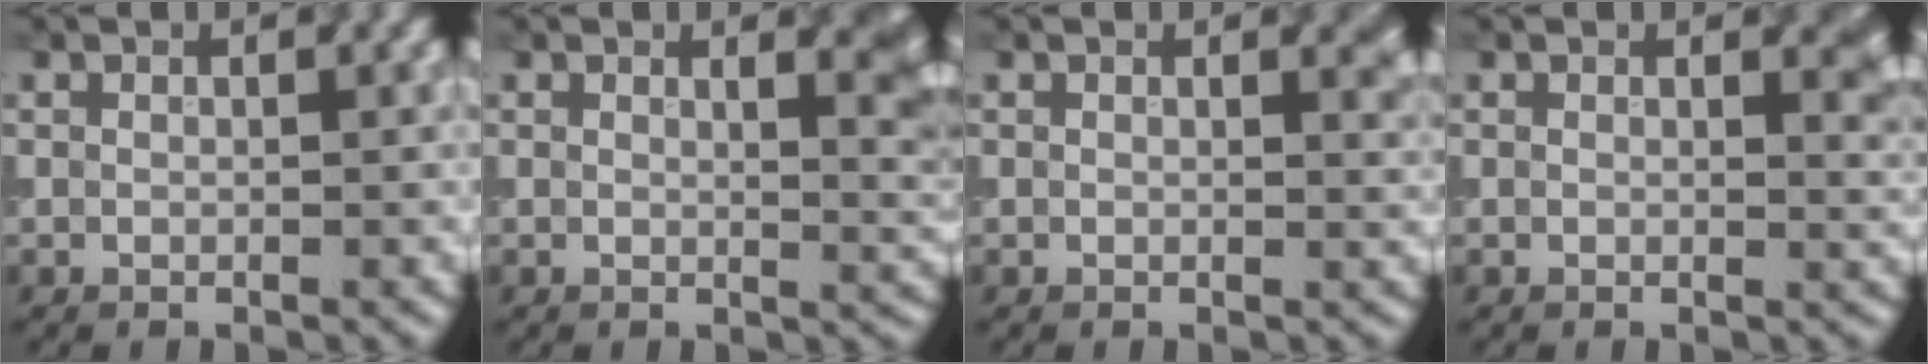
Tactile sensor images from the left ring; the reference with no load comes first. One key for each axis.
{"total": 4.1, "fx": 1.9, "fy": 1.4, "fz": 3.4, "tx": -0.024, "ty": 0.002, "tz": 0.024}
{"total": 1.3, "fx": 0.9, "fy": 0.4, "fz": 0.9, "tx": -0.005, "ty": -0.002, "tz": 0.012}
{"total": 2.1, "fx": 1.2, "fy": 0.7, "fz": 1.5, "tx": -0.010, "ty": -0.003, "tz": 0.017}